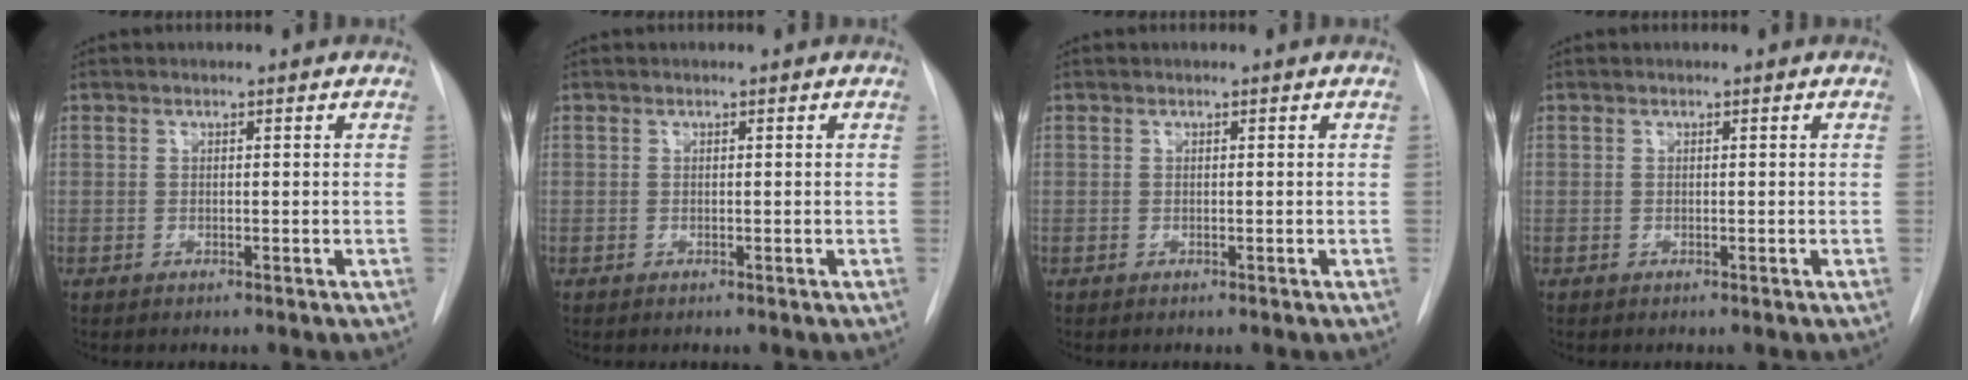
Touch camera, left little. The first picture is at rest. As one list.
[{"total": 0.0}, {"total": 0.0}, {"total": 0.0}]